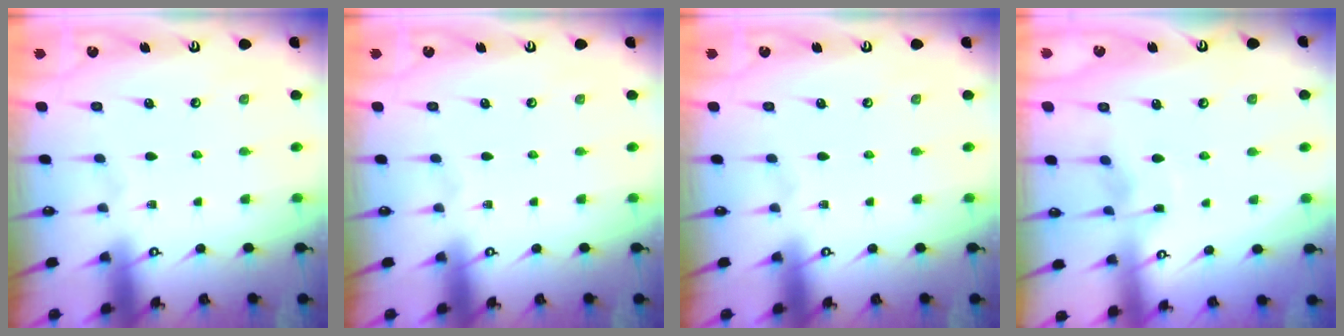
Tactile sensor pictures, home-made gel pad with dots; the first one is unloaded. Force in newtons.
{"total": 0.0}
{"total": 0.0}
{"total": 4.1, "press": 4.0, "slide": 0.6}